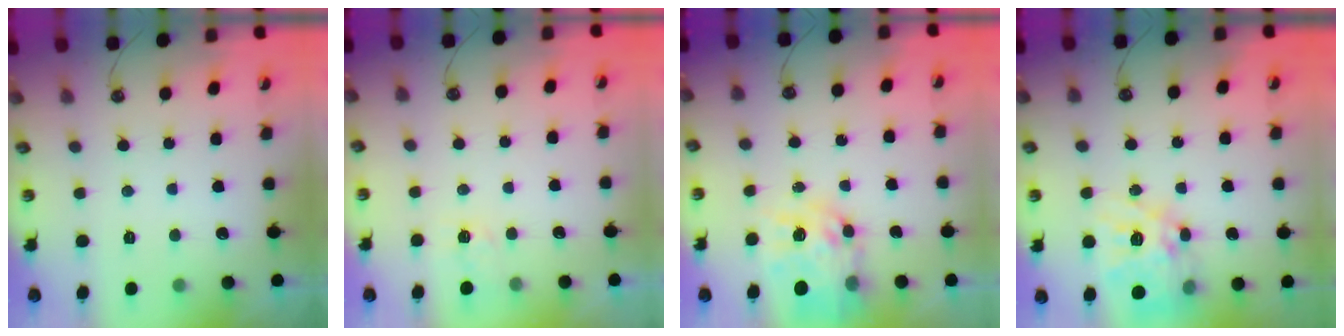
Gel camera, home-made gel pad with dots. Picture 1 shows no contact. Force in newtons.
{"total": 3.3, "press": 3.2, "slide": 0.6}
{"total": 13.1, "press": 13.0, "slide": 1.2}
{"total": 16.8, "press": 16.7, "slide": 1.6}